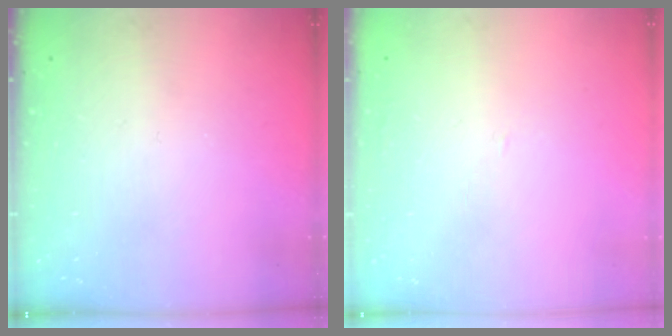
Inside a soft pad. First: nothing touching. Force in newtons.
{"total": 0.9, "press": 0.9, "slide": 0.1}